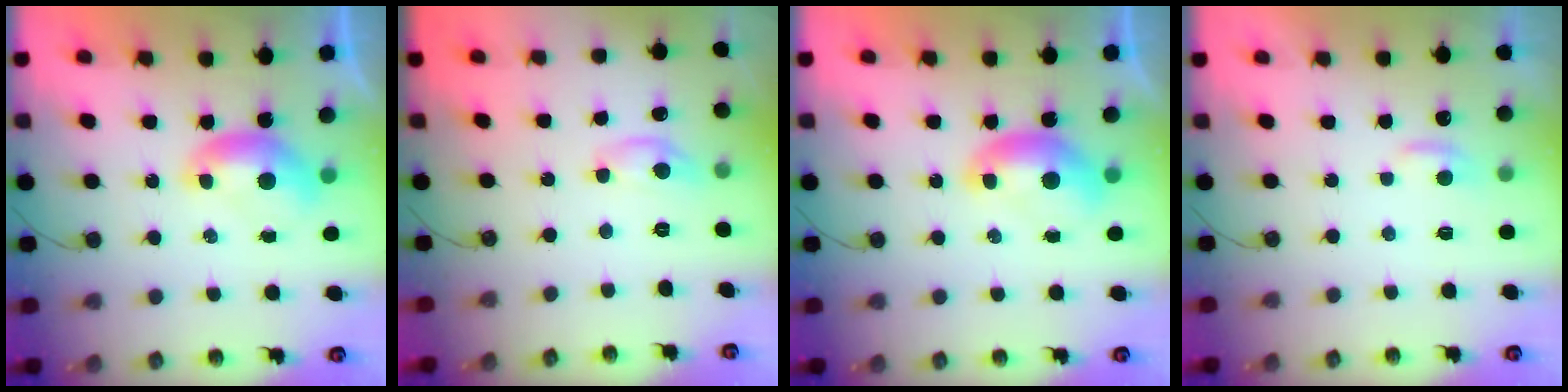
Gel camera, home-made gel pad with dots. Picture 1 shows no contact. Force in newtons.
{"total": 1.4, "press": 1.4, "slide": 0.2}
{"total": 1.5, "press": 1.4, "slide": 0.6}
{"total": 1.1, "press": 1.1, "slide": 0.4}